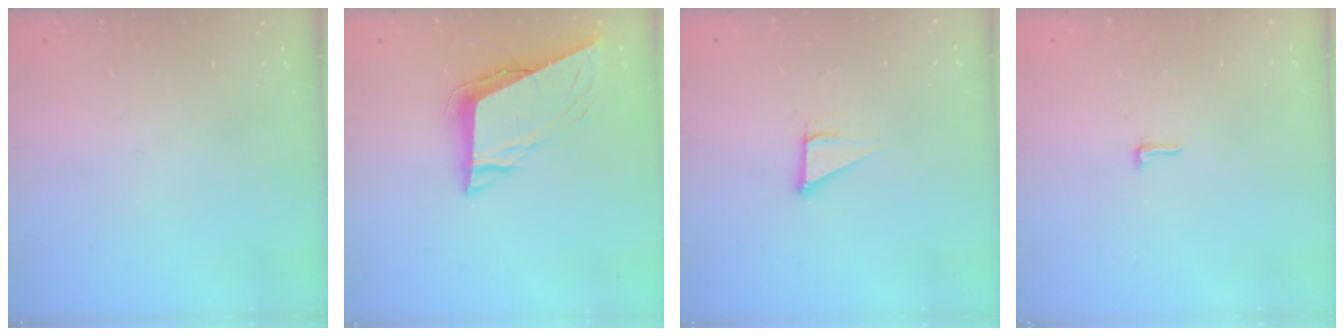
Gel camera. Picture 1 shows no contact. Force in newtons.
{"total": 8.4, "press": 8.4, "slide": 0.8}
{"total": 2.8, "press": 2.8, "slide": 0.2}
{"total": 3.7, "press": 3.3, "slide": 1.7}